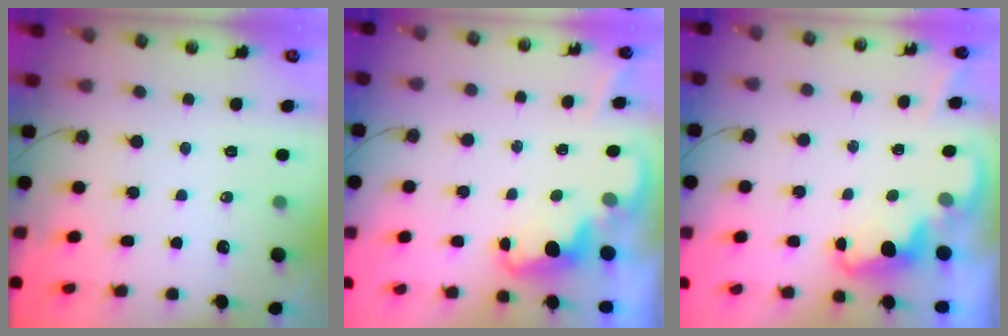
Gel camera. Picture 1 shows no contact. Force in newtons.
{"total": 2.2, "press": 2.2, "slide": 0.5}
{"total": 2.2, "press": 2.2, "slide": 0.5}